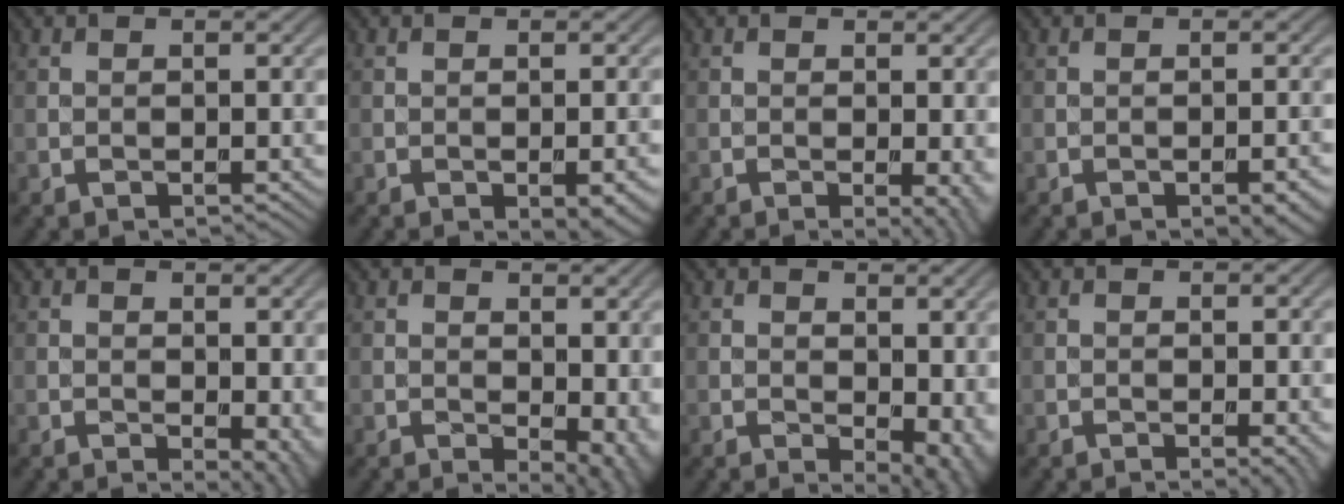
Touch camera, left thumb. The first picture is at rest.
{"total": 4.2, "force": [-2.1, 1.5, 3.4], "torque": [-0.044, -0.003, -0.022]}
{"total": 2.7, "force": [-0.4, 0.5, 2.6], "torque": [-0.035, -0.006, -0.007]}
{"total": 2.9, "force": [-1.7, 0.8, 2.2], "torque": [-0.030, 0.001, -0.021]}
{"total": 4.3, "force": [-0.5, 2.2, 3.7], "torque": [-0.042, -0.009, -0.002]}
{"total": 6.0, "force": [-0.2, 3.3, 5.0], "torque": [-0.059, -0.011, 0.004]}
{"total": 6.5, "force": [-0.2, 3.8, 5.3], "torque": [-0.063, -0.014, 0.007]}
{"total": 1.6, "force": [-0.5, 0.2, 1.6], "torque": [-0.021, -0.003, -0.008]}